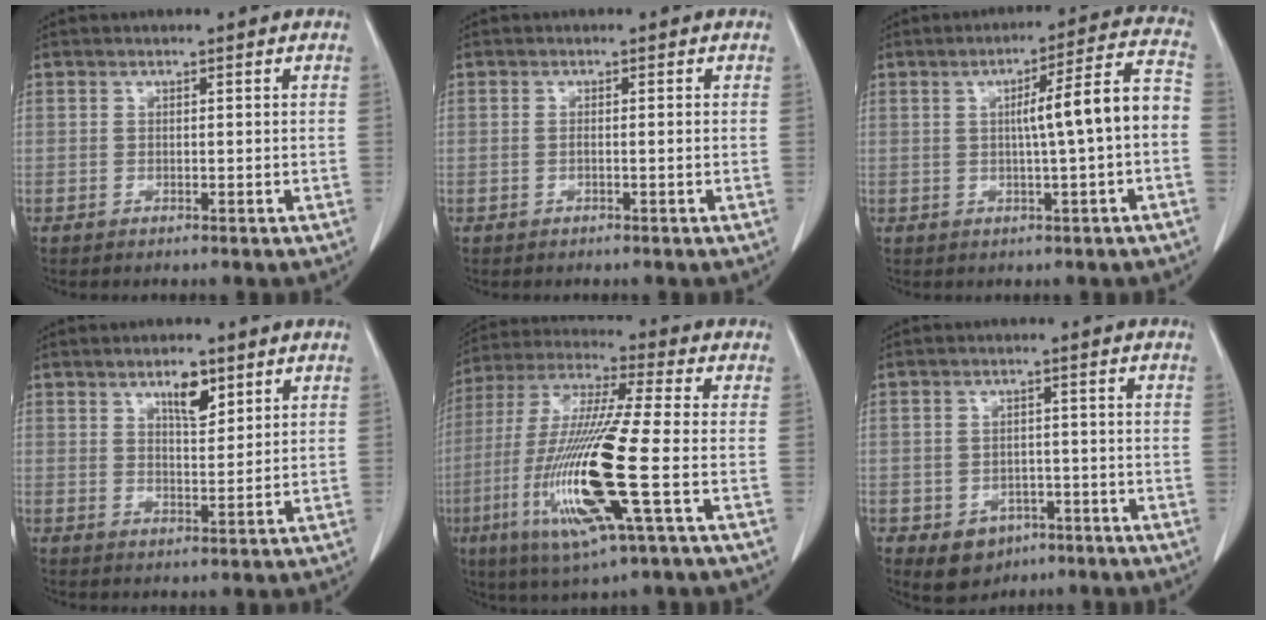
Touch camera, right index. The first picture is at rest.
{"total": 0.8, "force": [-0.2, 0.0, 0.8], "torque": [-0.012, 0.002, -0.001]}
{"total": 9.8, "force": [-0.6, -0.2, 9.8], "torque": [-0.139, 0.025, -0.011]}
{"total": 4.6, "force": [2.8, 1.5, 3.3], "torque": [-0.059, -0.002, 0.049]}
{"total": 18.3, "force": [-4.6, 0.5, 17.7], "torque": [-0.375, -0.020, -0.091]}
{"total": 5.8, "force": [-2.9, 4.5, 2.1], "torque": [-0.028, 0.003, -0.029]}